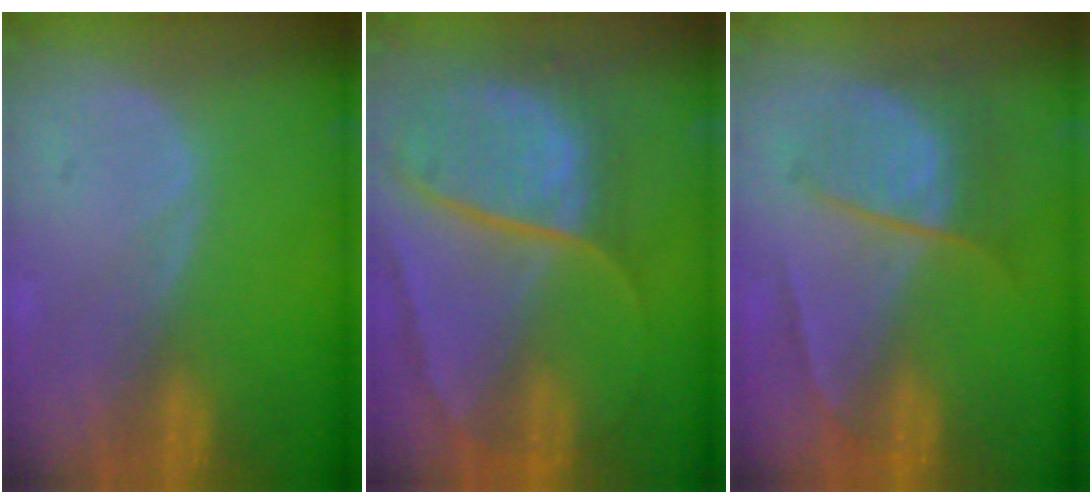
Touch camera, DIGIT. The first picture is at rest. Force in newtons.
{"total": 10.7, "press": 8.9, "slide": 5.9}
{"total": 6.6, "press": 6.2, "slide": 2.4}